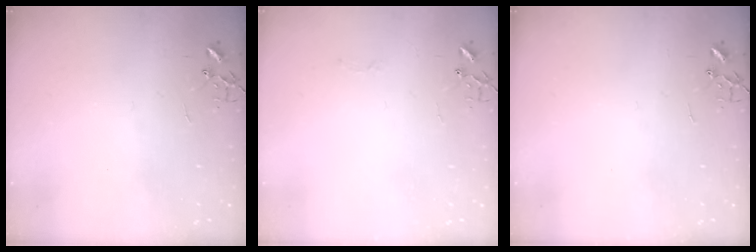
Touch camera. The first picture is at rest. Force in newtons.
{"total": 2.5, "press": 2.5, "slide": 0.4}
{"total": 0.0}